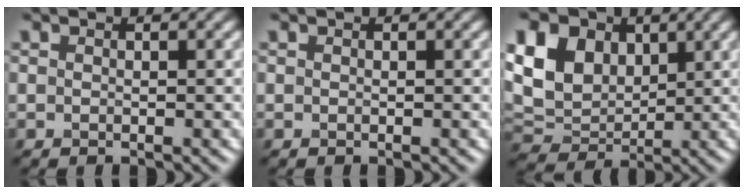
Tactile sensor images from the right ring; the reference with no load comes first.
{"total": 0.0}
{"total": 10.0, "force": [3.5, 7.3, 5.8], "torque": [-0.145, 0.035, 0.050]}